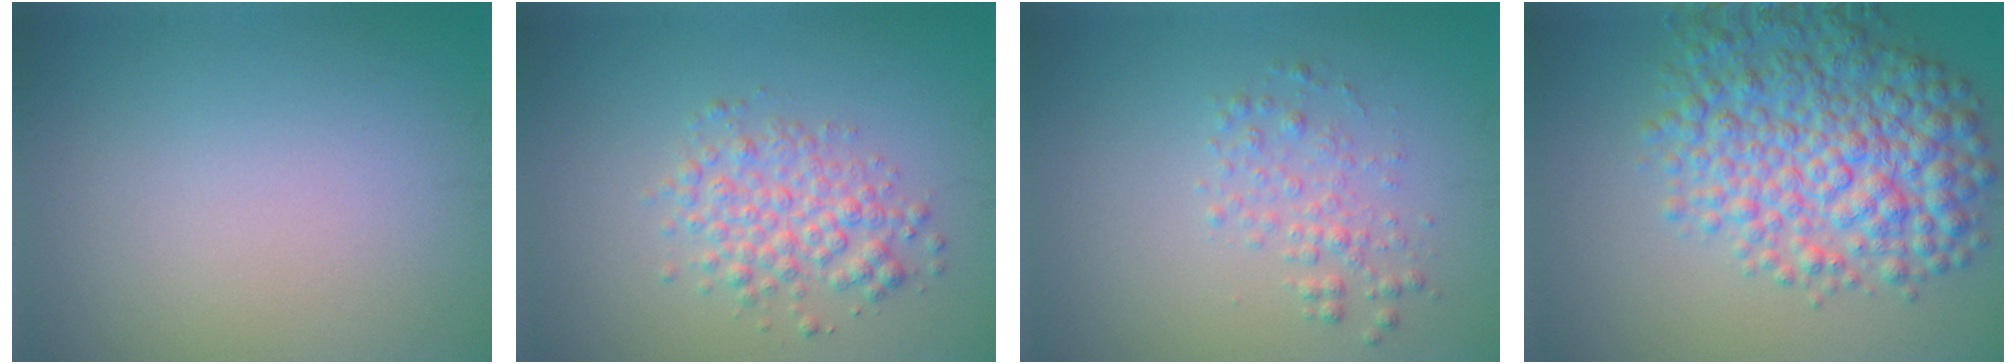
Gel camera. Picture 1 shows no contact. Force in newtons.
{"total": 3.5, "press": 3.5, "slide": 0.1}
{"total": 2.0, "press": 2.0, "slide": 0.0}
{"total": 8.5, "press": 8.5, "slide": 0.1}